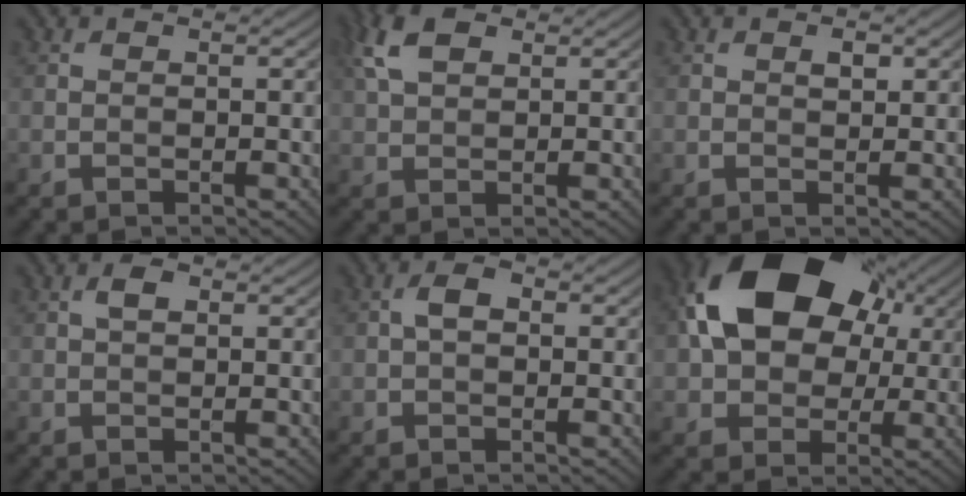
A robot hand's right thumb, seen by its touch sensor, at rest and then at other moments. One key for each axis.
{"total": 5.5, "fx": 2.6, "fy": 3.1, "fz": 3.8, "tx": -0.095, "ty": 0.014, "tz": 0.046}
{"total": 1.3, "fx": 0.5, "fy": 0.7, "fz": 0.9, "tx": -0.012, "ty": -0.003, "tz": 0.010}
{"total": 1.5, "fx": 0.4, "fy": 0.8, "fz": 1.2, "tx": -0.025, "ty": 0.005, "tz": 0.004}
{"total": 2.1, "fx": -0.1, "fy": 1.2, "fz": 1.7, "tx": -0.033, "ty": 0.010, "tz": -0.007}
{"total": 18.8, "fx": 4.9, "fy": 13.6, "fz": 12.0, "tx": -0.213, "ty": 0.025, "tz": 0.092}